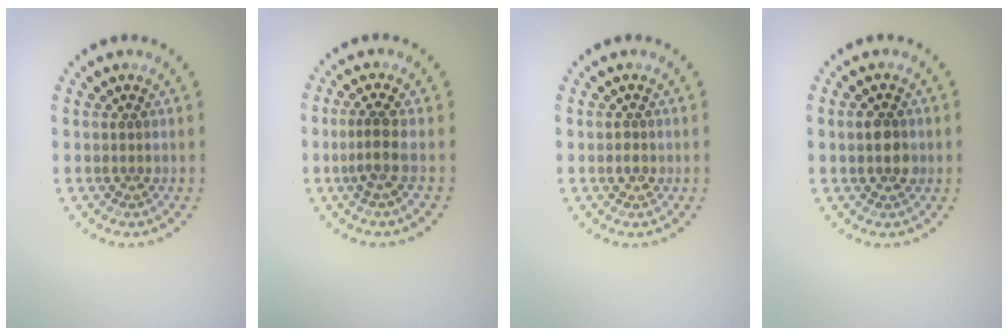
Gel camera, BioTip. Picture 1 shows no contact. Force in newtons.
{"total": 2.0, "press": 1.3, "slide": 1.5}
{"total": 0.5, "press": 0.5, "slide": 0.2}
{"total": 2.6, "press": 2.6, "slide": 0.1}